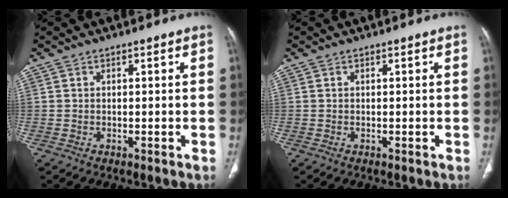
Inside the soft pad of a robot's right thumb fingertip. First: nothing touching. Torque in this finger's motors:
{"motor_torque": [-0.15, 0.14, -0.05, 0.04, 0.04]}